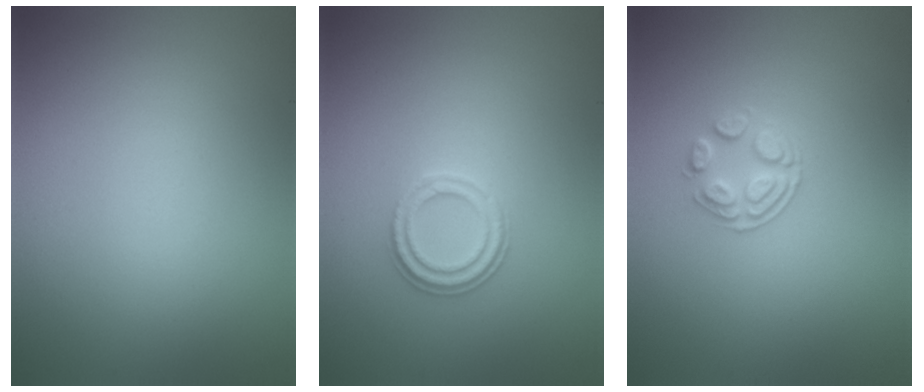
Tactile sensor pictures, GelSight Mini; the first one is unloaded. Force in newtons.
{"total": 2.3, "press": 2.2, "slide": 0.8}
{"total": 2.1, "press": 1.4, "slide": 1.5}